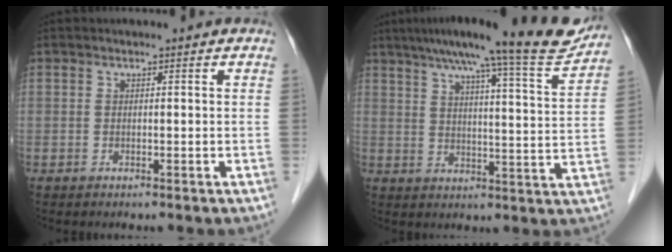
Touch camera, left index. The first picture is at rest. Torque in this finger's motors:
{"motor_torque": [0.05, -0.19, 0.51, 0.12]}